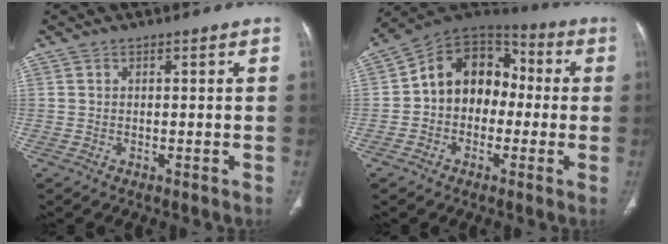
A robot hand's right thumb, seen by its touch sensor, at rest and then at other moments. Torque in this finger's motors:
{"motor_torque": [-0.49, 0.91, 0.28, 0.13, 0.09]}